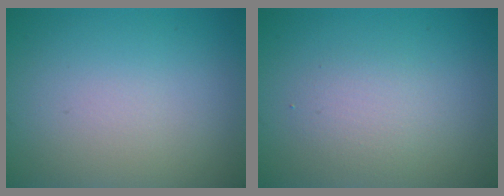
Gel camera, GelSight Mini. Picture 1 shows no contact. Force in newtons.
{"total": 2.0, "press": 2.0, "slide": 0.1}